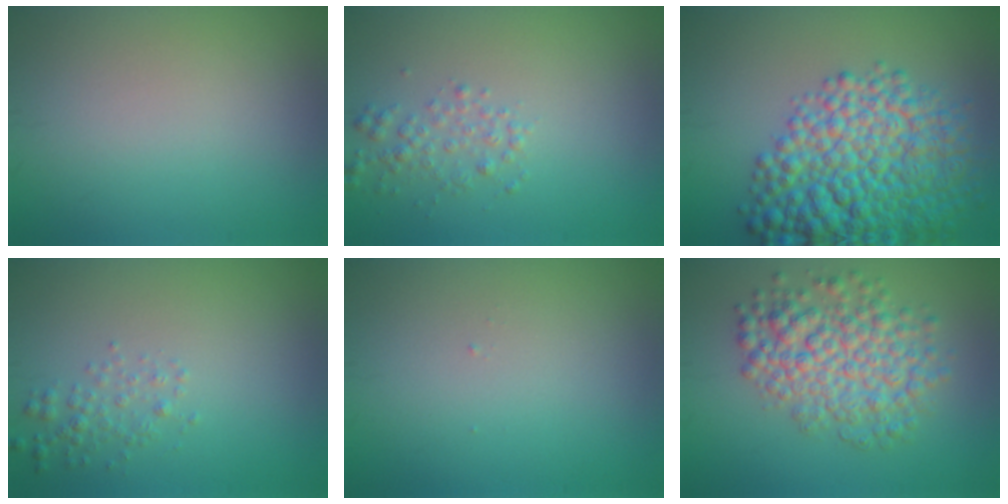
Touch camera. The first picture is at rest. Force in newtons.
{"total": 1.9, "press": 1.9, "slide": 0.1}
{"total": 11.3, "press": 11.2, "slide": 0.4}
{"total": 1.5, "press": 1.5, "slide": 0.0}
{"total": 0.0}
{"total": 6.7, "press": 6.7, "slide": 0.1}